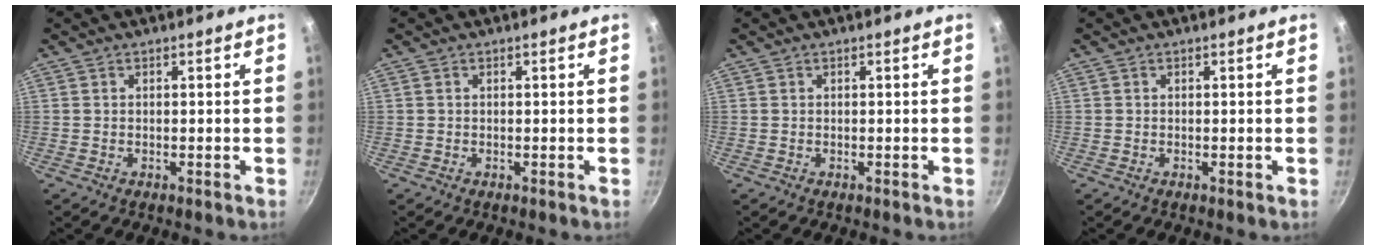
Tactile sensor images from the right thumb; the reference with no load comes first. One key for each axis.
{"total": 0.0}
{"total": 0.0}
{"total": 0.0}